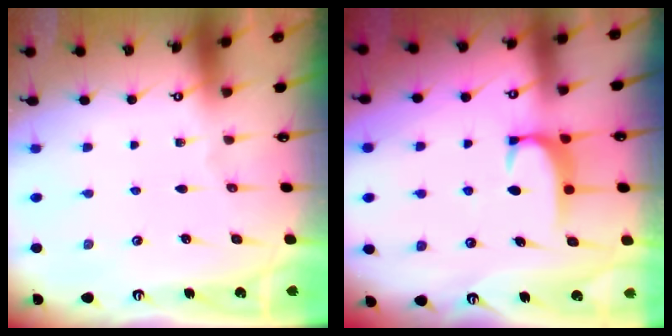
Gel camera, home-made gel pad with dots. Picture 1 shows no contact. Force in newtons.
{"total": 1.8, "press": 1.7, "slide": 0.5}